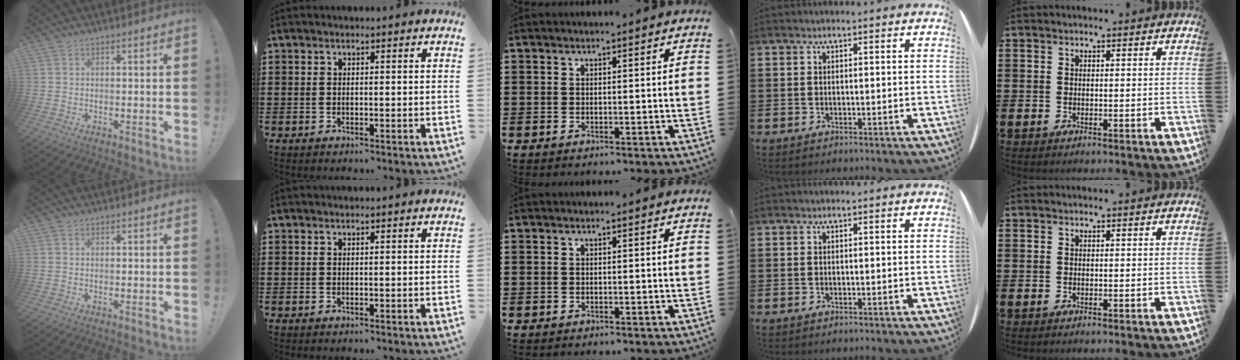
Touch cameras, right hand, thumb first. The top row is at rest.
{}